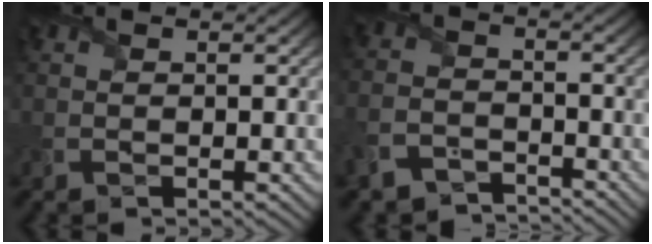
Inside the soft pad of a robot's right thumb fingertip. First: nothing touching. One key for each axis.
{"total": 5.7, "fx": -4.8, "fy": 2.5, "fz": 1.8, "tx": -0.044, "ty": -0.012, "tz": -0.101}